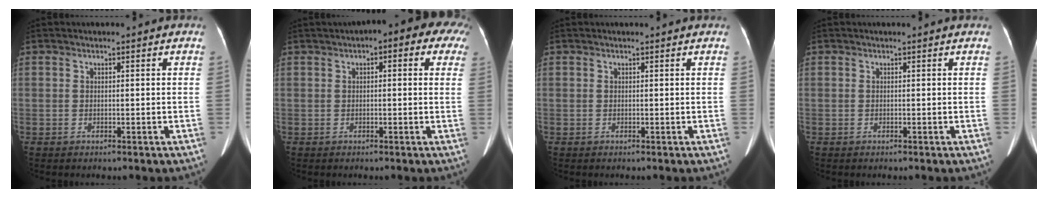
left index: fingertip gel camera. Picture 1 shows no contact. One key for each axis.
{"total": 8.5, "fx": 4.0, "fy": 3.2, "fz": 6.8, "tx": -0.069, "ty": 0.043, "tz": 0.040}
{"total": 2.2, "fx": 2.0, "fy": 0.2, "fz": 0.9, "tx": -0.010, "ty": 0.025, "tz": 0.026}
{"total": 0.0}